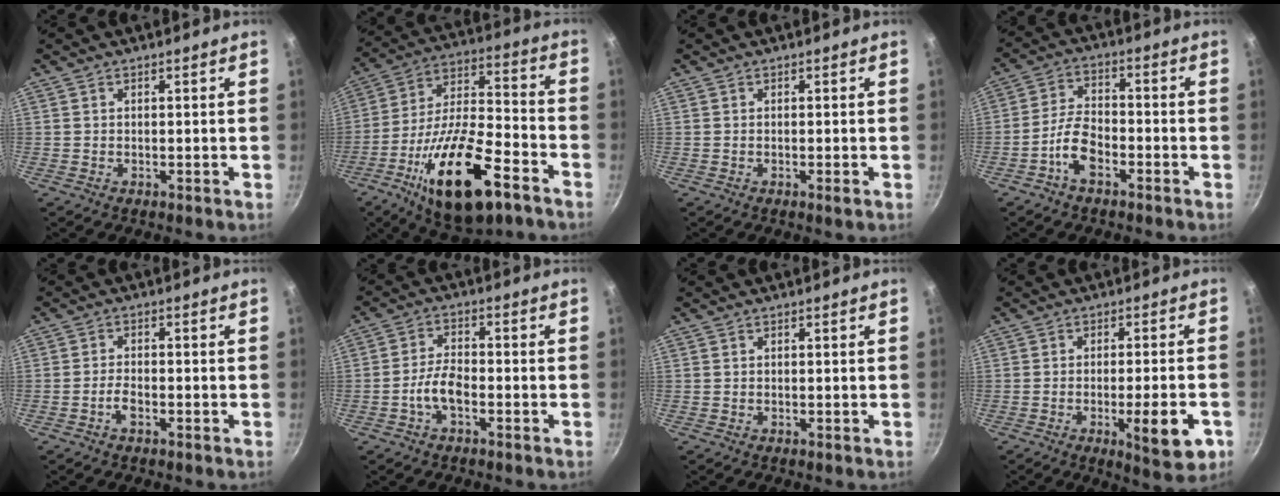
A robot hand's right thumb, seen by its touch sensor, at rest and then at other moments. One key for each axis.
{"total": 24.1, "fx": -11.8, "fy": 9.4, "fz": 18.7, "tx": -0.307, "ty": 0.043, "tz": -0.202}
{"total": 0.9, "fx": -0.4, "fy": 0.1, "fz": 0.8, "tx": -0.019, "ty": 0.000, "tz": -0.007}
{"total": 7.1, "fx": -3.7, "fy": 3.6, "fz": 4.9, "tx": -0.089, "ty": 0.036, "tz": -0.077}
{"total": 2.7, "fx": -1.4, "fy": 1.2, "fz": 2.0, "tx": -0.040, "ty": 0.015, "tz": -0.029}
{"total": 5.4, "fx": -2.3, "fy": 2.6, "fz": 4.1, "tx": -0.077, "ty": 0.027, "tz": -0.049}
{"total": 0.0}
{"total": 10.1, "fx": -3.6, "fy": 2.5, "fz": 9.1, "tx": -0.111, "ty": 0.008, "tz": -0.045}